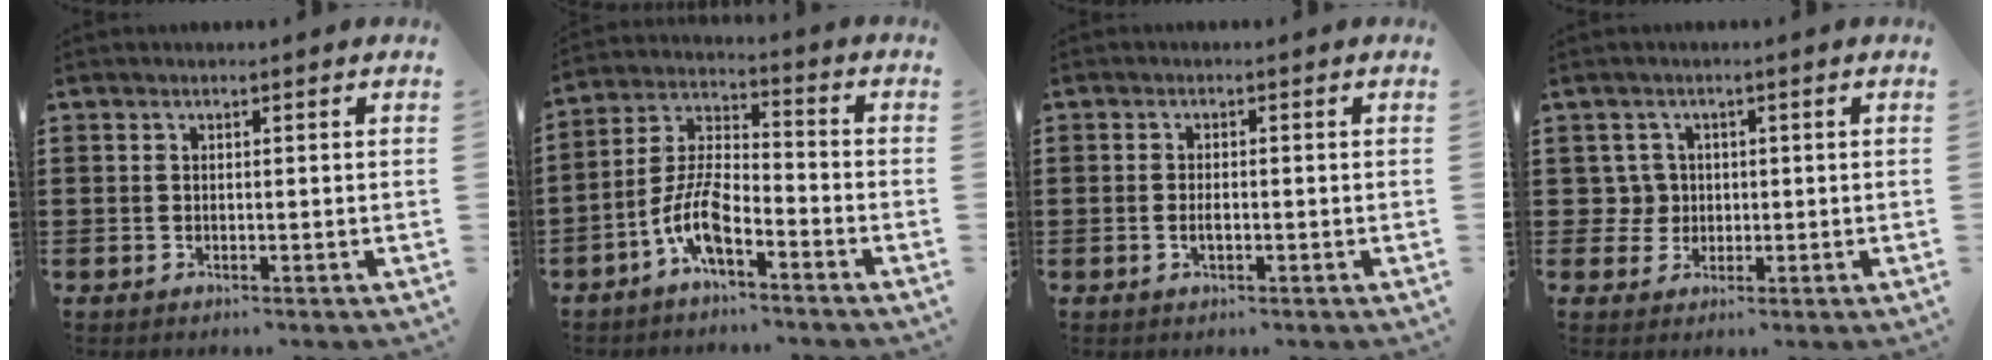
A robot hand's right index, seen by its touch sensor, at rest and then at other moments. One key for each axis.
{"total": 7.9, "fx": -4.8, "fy": 3.0, "fz": 5.6, "tx": -0.136, "ty": -0.002, "tz": -0.096}
{"total": 1.8, "fx": -0.4, "fy": 0.8, "fz": 1.6, "tx": -0.030, "ty": 0.000, "tz": -0.007}
{"total": 3.3, "fx": 0.1, "fy": 3.3, "fz": 0.6, "tx": -0.028, "ty": 0.010, "tz": 0.000}